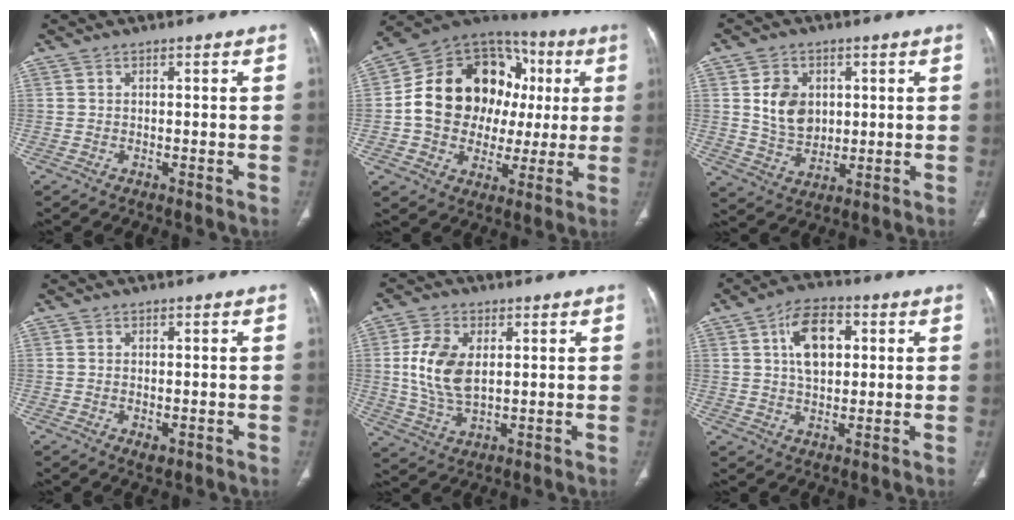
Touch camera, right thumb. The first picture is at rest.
{"total": 23.1, "force": [2.2, 17.9, 14.4], "torque": [-0.192, 0.045, 0.042]}
{"total": 8.8, "force": [1.8, 6.9, 5.1], "torque": [-0.061, -0.014, 0.040]}
{"total": 2.0, "force": [-0.6, 1.2, 1.5], "torque": [-0.024, -0.002, -0.005]}
{"total": 10.5, "force": [1.6, 6.3, 8.2], "torque": [-0.163, -0.008, 0.036]}
{"total": 10.1, "force": [2.7, 6.0, 7.6], "torque": [-0.108, 0.004, 0.041]}